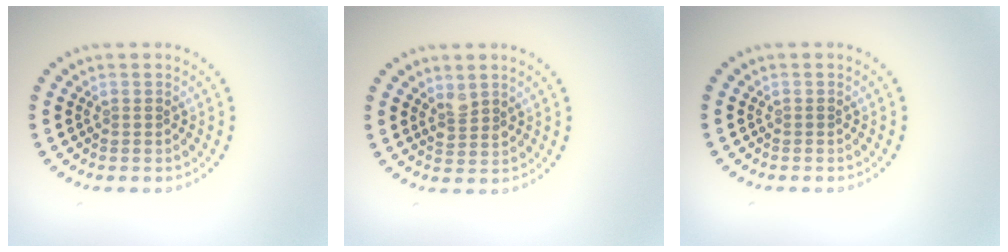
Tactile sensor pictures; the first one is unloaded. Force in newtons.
{"total": 1.6, "press": 1.4, "slide": 0.9}
{"total": 0.0}